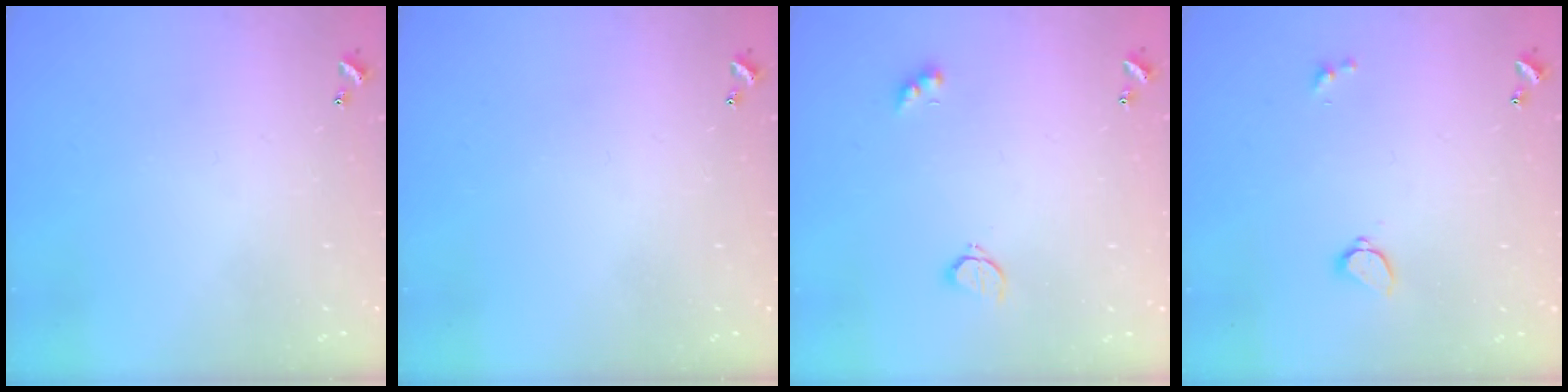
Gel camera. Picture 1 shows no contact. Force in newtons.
{"total": 0.0}
{"total": 2.6, "press": 2.6, "slide": 0.5}
{"total": 1.7, "press": 1.6, "slide": 0.5}